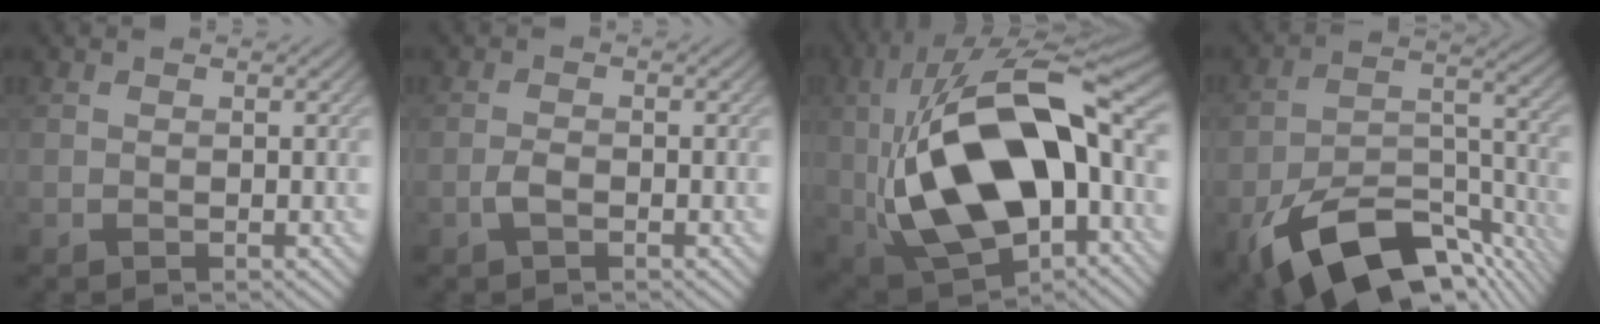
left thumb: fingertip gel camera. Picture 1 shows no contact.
{"total": 1.5, "force": [-0.9, 0.5, 1.1], "torque": [-0.024, 0.000, -0.020]}
{"total": 20.2, "force": [-0.4, 11.3, 16.7], "torque": [-0.322, -0.018, 0.003]}
{"total": 15.5, "force": [-10.0, 7.2, 9.5], "torque": [-0.179, -0.029, -0.166]}